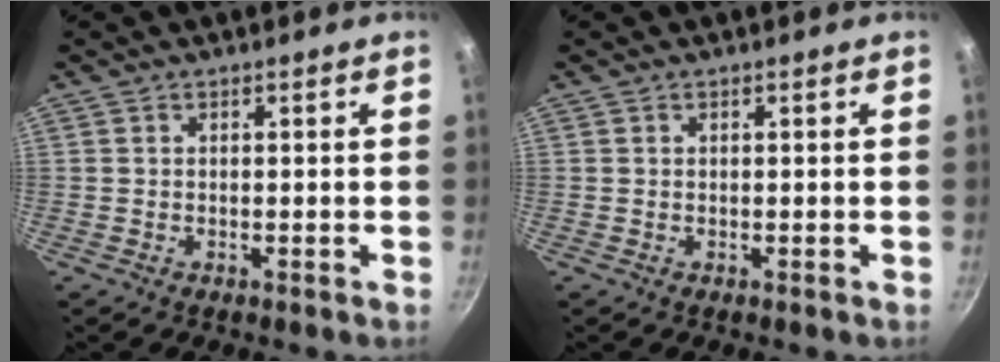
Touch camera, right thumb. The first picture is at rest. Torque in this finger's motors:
{"motor_torque": [-0.03, 0.00, -0.02, 0.00, 0.00]}